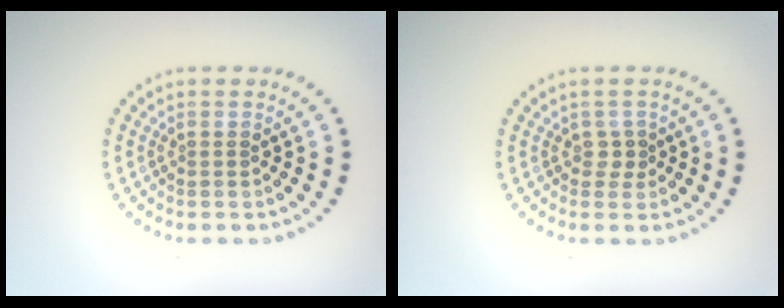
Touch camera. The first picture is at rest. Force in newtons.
{"total": 1.1, "press": 0.9, "slide": 0.6}